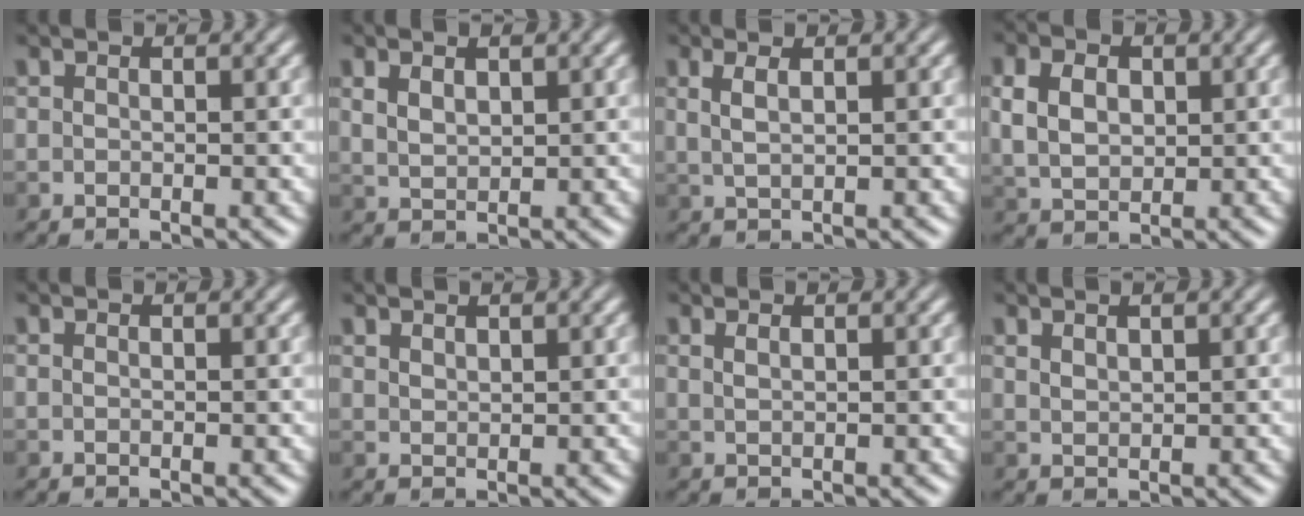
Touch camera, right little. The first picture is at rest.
{"total": 2.0, "force": [0.8, 1.1, 1.5], "torque": [-0.037, -0.001, 0.023]}
{"total": 1.9, "force": [0.7, 0.6, 1.7], "torque": [-0.028, 0.010, 0.012]}
{"total": 5.0, "force": [1.0, 3.5, 3.5], "torque": [-0.079, 0.017, 0.015]}
{"total": 0.0}
{"total": 0.9, "force": [0.8, 0.3, 0.3], "torque": [-0.010, 0.001, 0.020]}
{"total": 0.8, "force": [0.5, 0.2, 0.6], "torque": [-0.010, 0.000, 0.007]}
{"total": 1.0, "force": [0.7, 0.3, 0.6], "torque": [-0.016, 0.001, 0.017]}